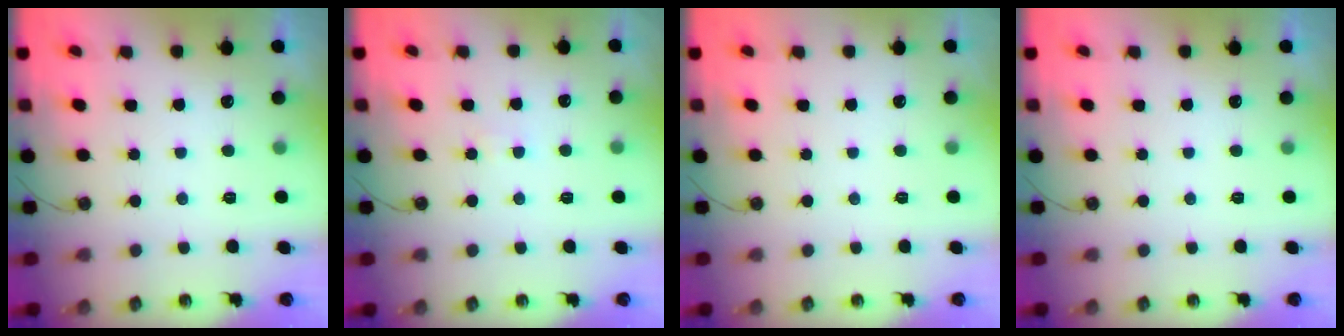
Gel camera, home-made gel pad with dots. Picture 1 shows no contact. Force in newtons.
{"total": 1.5, "press": 1.5, "slide": 0.3}
{"total": 0.0}
{"total": 0.0}